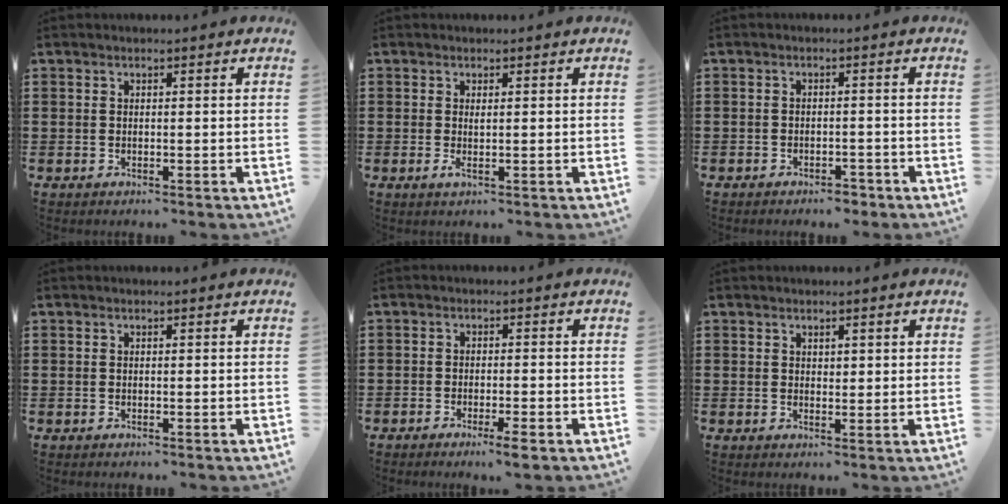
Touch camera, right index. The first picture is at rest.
{"total": 1.0, "force": [0.1, -0.1, 1.0], "torque": [-0.021, -0.006, 0.004]}
{"total": 2.1, "force": [-2.1, 0.4, 0.2], "torque": [-0.010, 0.001, -0.045]}
{"total": 0.0}
{"total": 2.5, "force": [-1.9, 0.0, 1.5], "torque": [-0.025, 0.001, -0.035]}
{"total": 1.2, "force": [1.0, 0.5, 0.3], "torque": [0.002, 0.000, 0.017]}